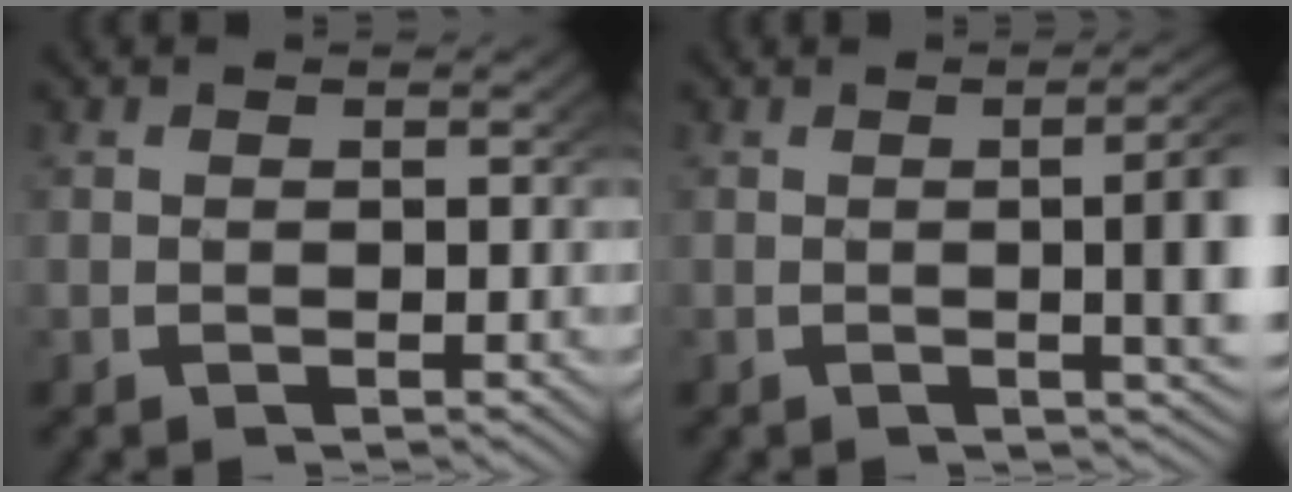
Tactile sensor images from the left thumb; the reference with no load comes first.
{"total": 6.3, "force": [0.0, 1.9, 6.1], "torque": [-0.075, 0.004, -0.004]}